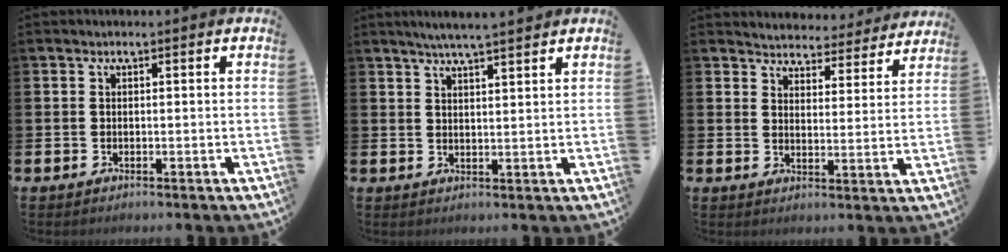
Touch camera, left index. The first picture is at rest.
{"total": 4.4, "force": [4.2, -0.3, 1.3], "torque": [-0.029, -0.014, 0.074]}
{"total": 4.4, "force": [4.3, 0.8, -0.2], "torque": [-0.013, -0.038, 0.072]}